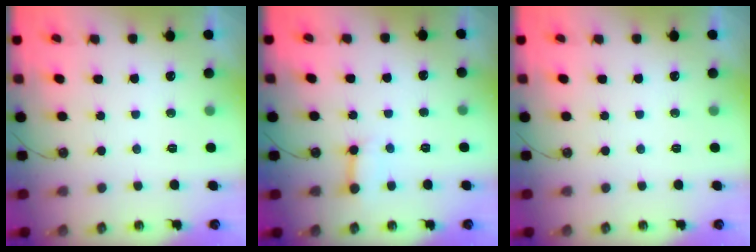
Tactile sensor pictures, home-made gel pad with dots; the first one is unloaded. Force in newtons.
{"total": 5.7, "press": 5.7, "slide": 0.7}
{"total": 0.0}